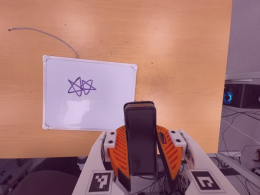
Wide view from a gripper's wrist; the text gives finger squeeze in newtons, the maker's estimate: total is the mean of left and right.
{"total": 6.4, "left": 5.6, "right": 7.1}